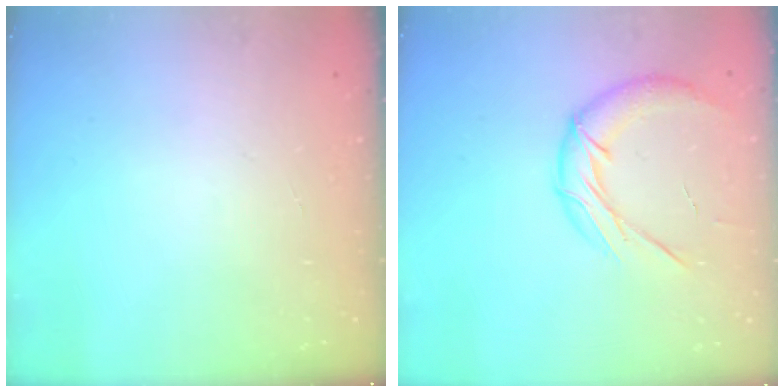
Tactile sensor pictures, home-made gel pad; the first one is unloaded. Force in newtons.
{"total": 13.5, "press": 13.4, "slide": 1.9}